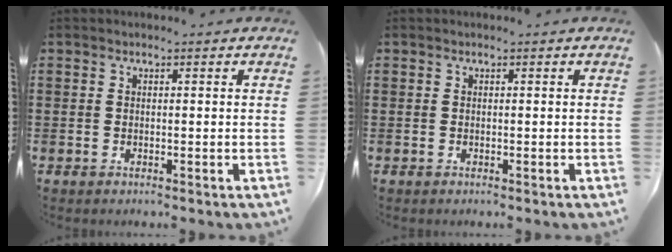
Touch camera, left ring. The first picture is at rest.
{"total": 0.0}